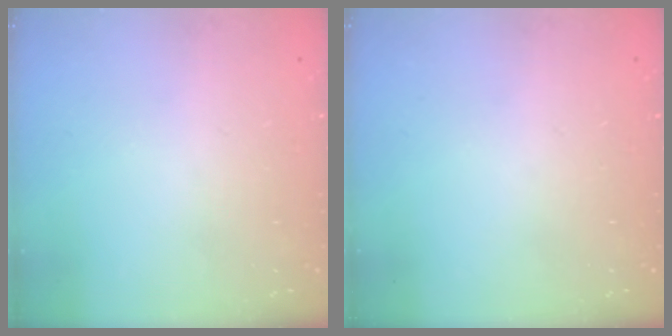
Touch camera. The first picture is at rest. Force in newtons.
{"total": 0.0}